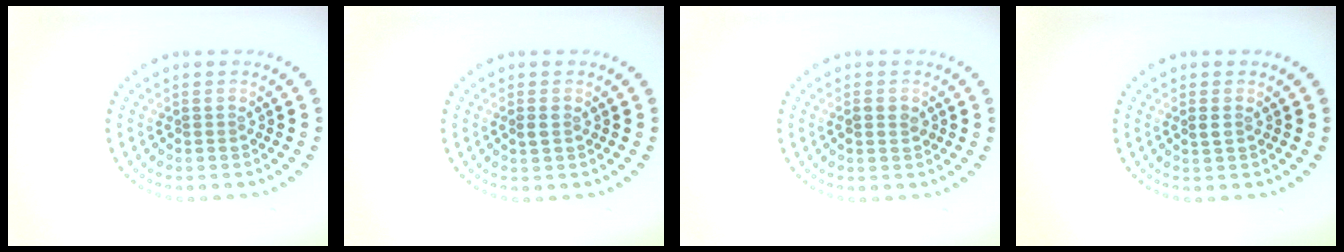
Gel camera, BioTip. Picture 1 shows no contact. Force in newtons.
{"total": 0.9, "press": 0.9, "slide": 0.3}
{"total": 1.4, "press": 1.4, "slide": 0.3}
{"total": 0.7, "press": 0.7, "slide": 0.1}